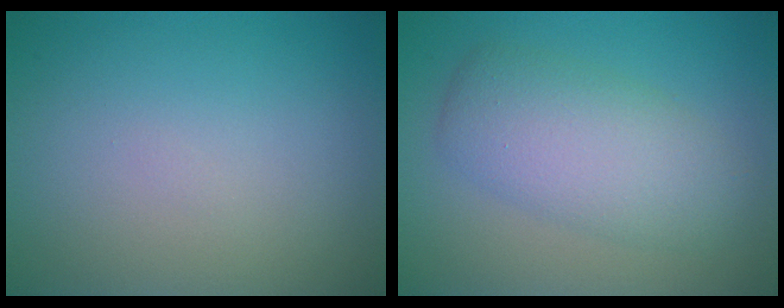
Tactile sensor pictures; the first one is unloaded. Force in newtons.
{"total": 5.3, "press": 5.2, "slide": 0.2}